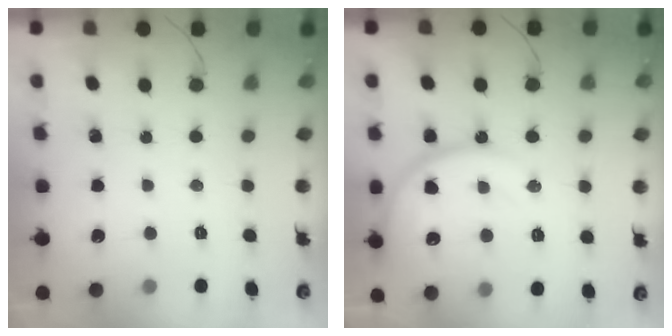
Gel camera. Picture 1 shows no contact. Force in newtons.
{"total": 15.9, "press": 15.9, "slide": 1.4}